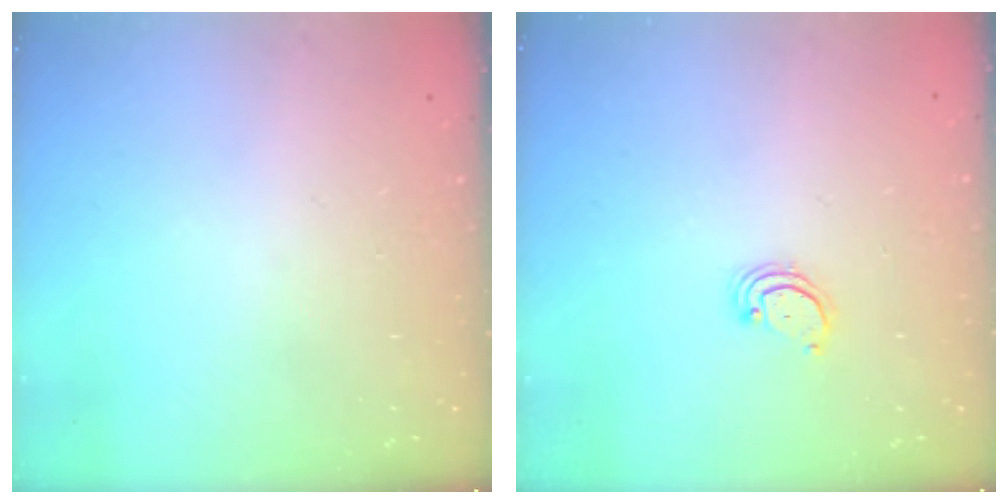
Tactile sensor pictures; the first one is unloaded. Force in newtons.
{"total": 2.8, "press": 2.8, "slide": 0.3}